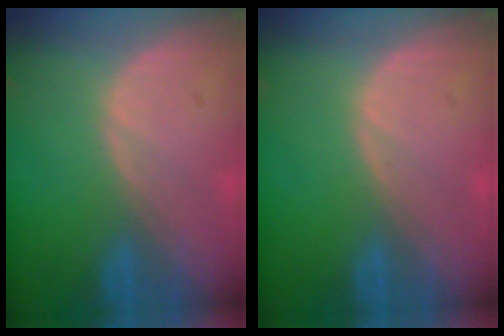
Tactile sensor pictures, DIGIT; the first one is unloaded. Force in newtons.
{"total": 0.0}